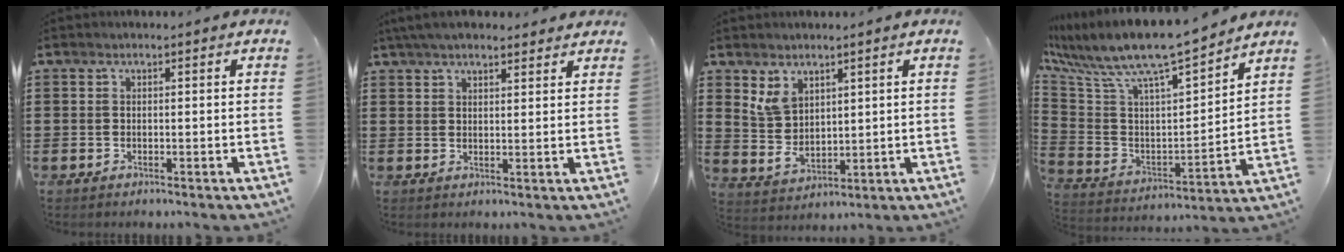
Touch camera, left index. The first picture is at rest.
{"total": 4.2, "force": [3.8, 0.9, 1.7], "torque": [-0.043, -0.002, 0.070]}
{"total": 5.1, "force": [3.2, 3.1, 2.4], "torque": [-0.060, 0.000, 0.061]}
{"total": 9.7, "force": [8.3, 1.1, 4.9], "torque": [-0.134, -0.065, 0.138]}